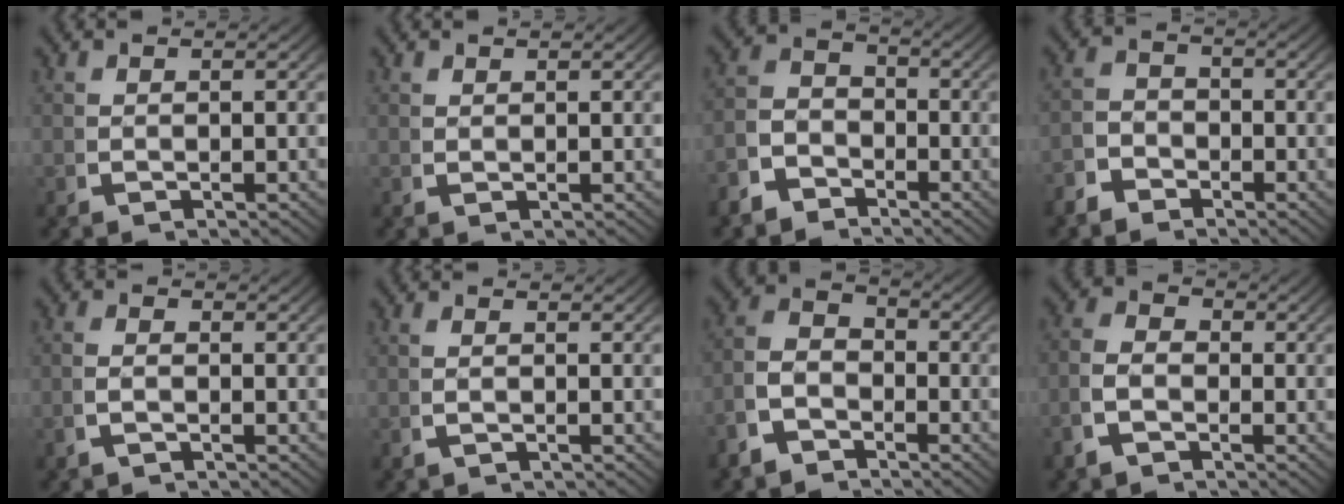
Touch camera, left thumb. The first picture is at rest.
{"total": 0.7, "force": [0.7, -0.2, 0.1], "torque": [-0.005, -0.002, 0.018]}
{"total": 4.3, "force": [-2.3, 3.1, 1.9], "torque": [-0.027, -0.015, -0.041]}
{"total": 2.5, "force": [-1.9, 1.6, 0.7], "torque": [-0.005, -0.012, -0.036]}
{"total": 1.1, "force": [-0.7, 0.5, 0.7], "torque": [-0.020, -0.002, -0.011]}
{"total": 0.6, "force": [-0.3, -0.3, 0.4], "torque": [-0.017, -0.001, 0.000]}
{"total": 5.1, "force": [-1.6, 3.8, 3.0], "torque": [-0.059, -0.016, -0.029]}
{"total": 3.3, "force": [-0.9, 2.6, 2.0], "torque": [-0.039, -0.009, -0.018]}